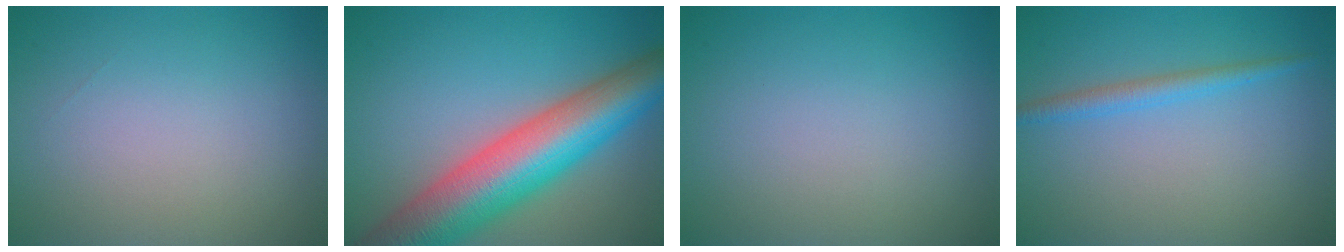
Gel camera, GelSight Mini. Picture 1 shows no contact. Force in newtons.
{"total": 11.9, "press": 11.9, "slide": 0.7}
{"total": 0.0}
{"total": 1.9, "press": 1.9, "slide": 0.1}